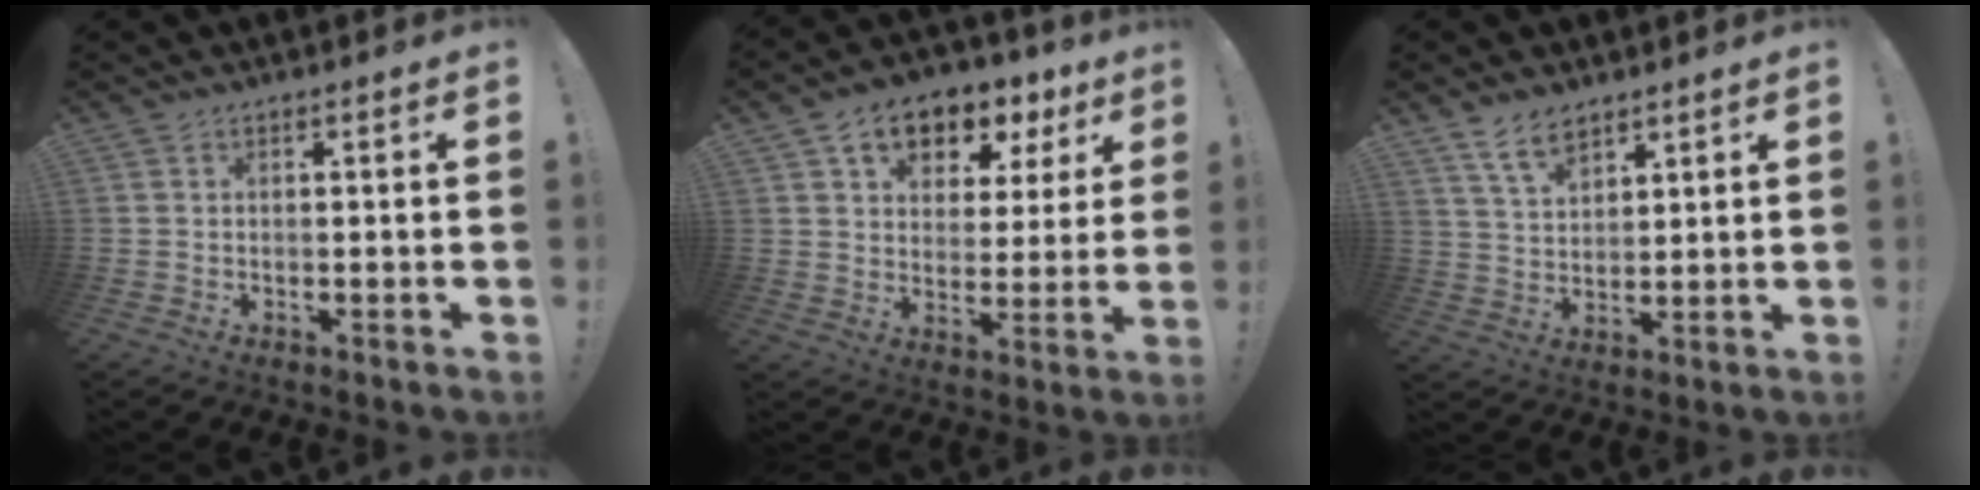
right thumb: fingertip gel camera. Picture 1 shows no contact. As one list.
[{"total": 11.1, "force": [6.7, 7.0, 5.4], "torque": [-0.077, -0.041, 0.121]}, {"total": 6.7, "force": [5.1, 3.2, 3.0], "torque": [-0.055, -0.023, 0.097]}]